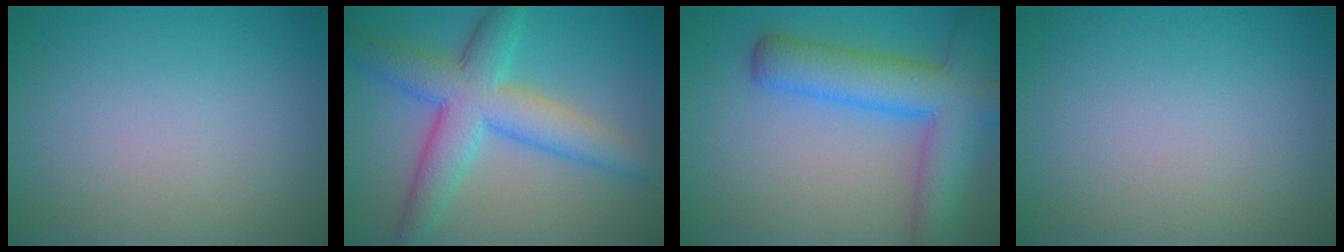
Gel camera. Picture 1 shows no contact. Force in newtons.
{"total": 7.5, "press": 7.5, "slide": 0.1}
{"total": 8.5, "press": 8.4, "slide": 0.5}
{"total": 0.0}